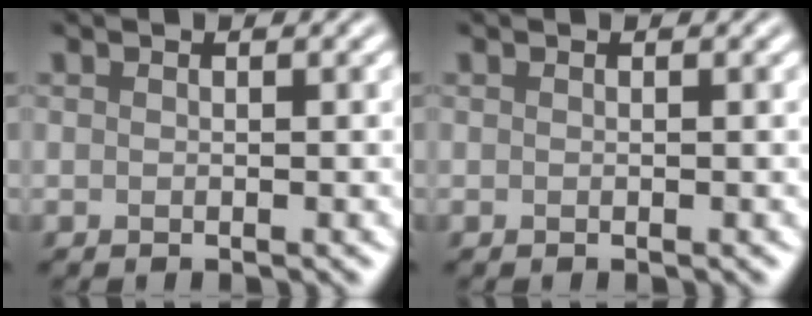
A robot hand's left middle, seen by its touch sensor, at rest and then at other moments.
{"total": 0.0}